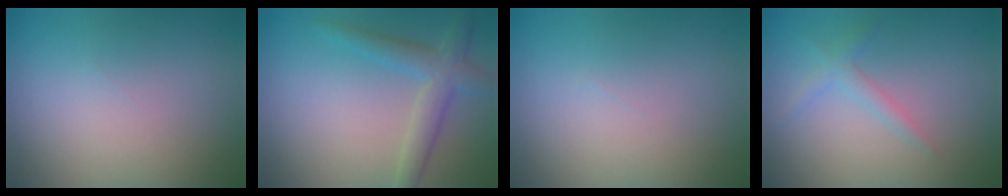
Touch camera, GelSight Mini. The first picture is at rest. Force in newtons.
{"total": 3.1, "press": 3.1, "slide": 0.1}
{"total": 0.0}
{"total": 1.4, "press": 1.4, "slide": 0.1}